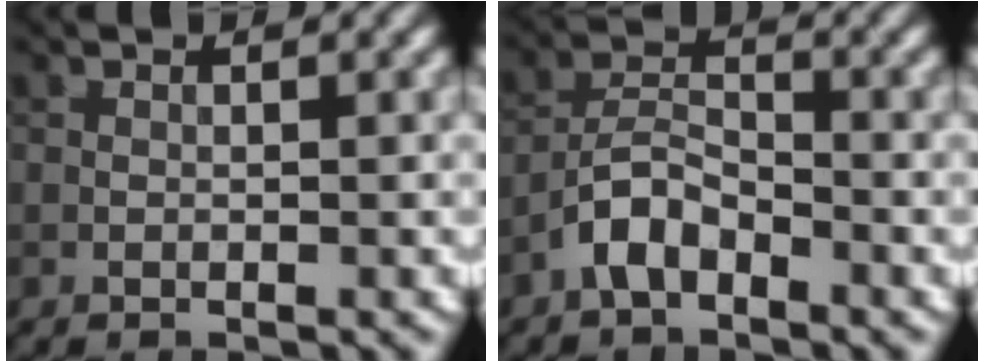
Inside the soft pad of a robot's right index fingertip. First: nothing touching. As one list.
[{"total": 3.4, "force": [-2.3, 1.5, 2.1], "torque": [-0.039, 0.014, -0.052]}]